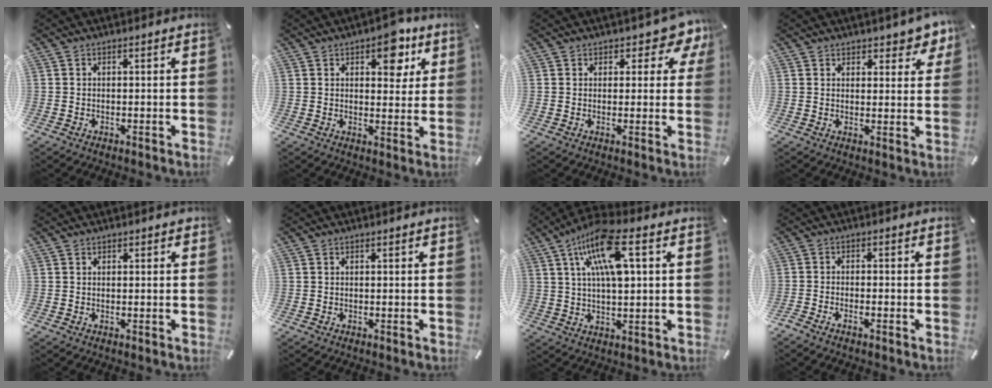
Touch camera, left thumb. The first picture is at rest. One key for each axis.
{"total": 9.5, "fx": 5.4, "fy": 5.3, "fz": 5.7, "tx": -0.045, "ty": -0.032, "tz": 0.086}
{"total": 5.2, "fx": 3.1, "fy": 3.3, "fz": 2.5, "tx": -0.019, "ty": -0.021, "tz": 0.048}
{"total": 4.2, "fx": 3.6, "fy": 2.1, "fz": 0.7, "tx": 0.007, "ty": -0.022, "tz": 0.060}
{"total": 0.5, "fx": 0.3, "fy": 0.4, "fz": 0.1, "tx": 0.007, "ty": -0.002, "tz": 0.004}
{"total": 0.0}
{"total": 13.8, "fx": 5.3, "fy": 4.5, "fz": 12.0, "tx": -0.238, "ty": 0.001, "tz": 0.089}
{"total": 1.8, "fx": -1.4, "fy": 0.1, "fz": 1.2, "tx": -0.019, "ty": 0.003, "tz": -0.026}